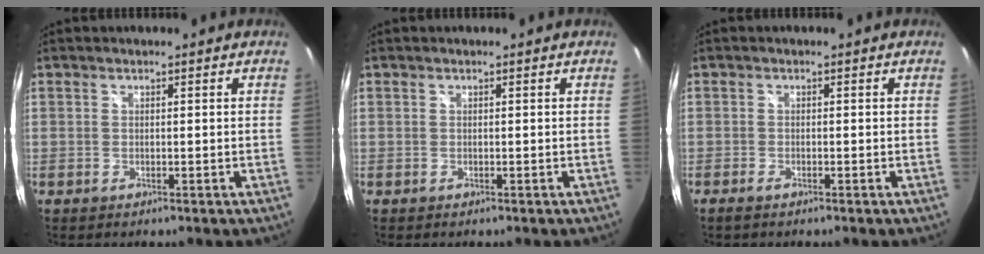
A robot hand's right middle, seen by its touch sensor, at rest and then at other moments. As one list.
[{"total": 0.0}, {"total": 1.3, "force": [-1.0, 0.3, 0.8], "torque": [-0.017, -0.004, -0.021]}]